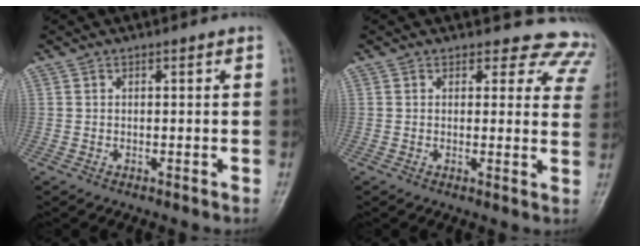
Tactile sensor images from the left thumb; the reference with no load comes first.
{"total": 10.4, "force": [9.2, 4.6, 0.8], "torque": [0.048, -0.053, 0.064]}